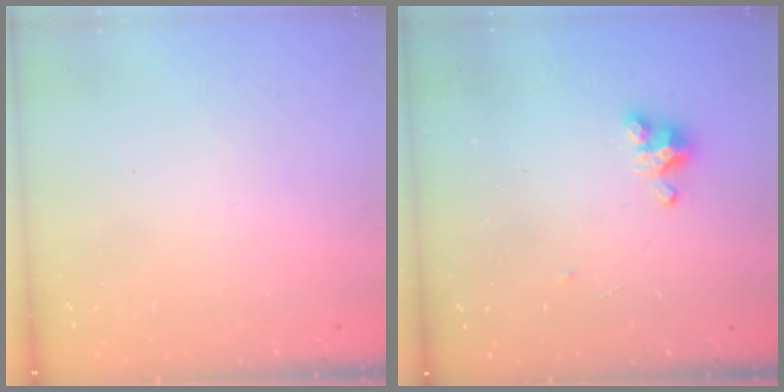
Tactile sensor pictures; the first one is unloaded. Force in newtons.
{"total": 5.5, "press": 5.5, "slide": 0.4}